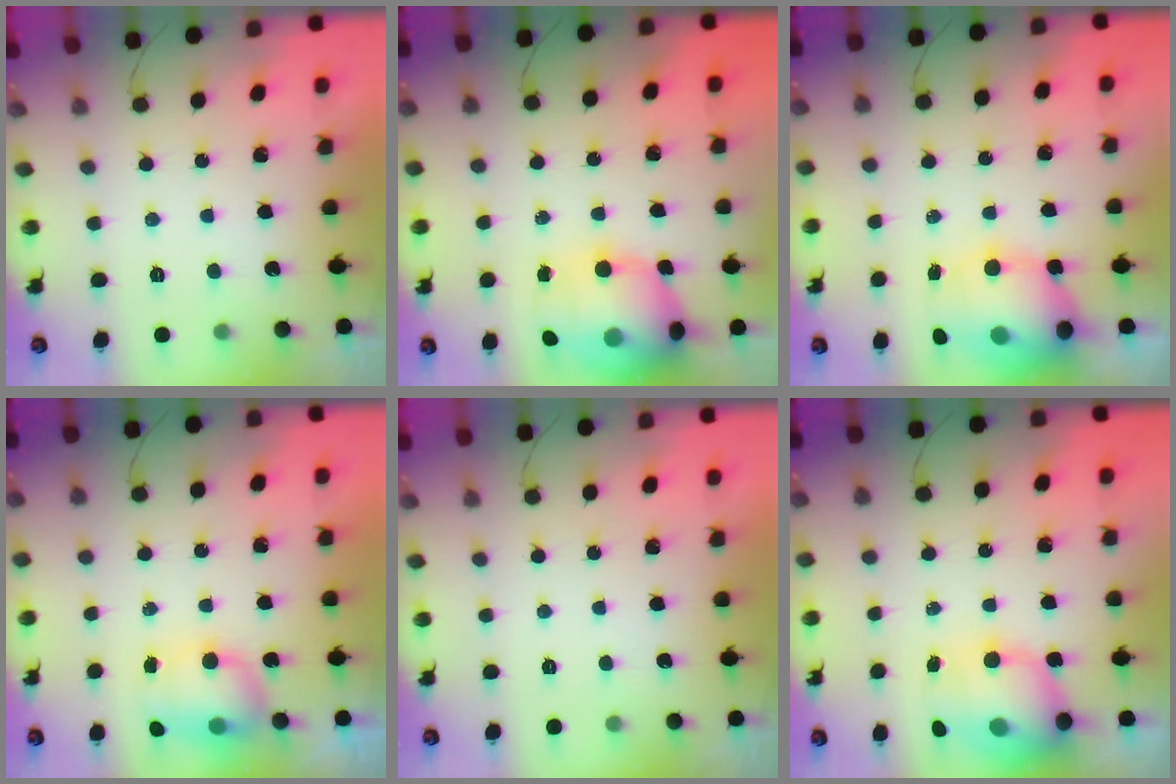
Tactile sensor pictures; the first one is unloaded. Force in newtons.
{"total": 20.0, "press": 17.8, "slide": 9.1}
{"total": 14.7, "press": 14.2, "slide": 3.5}
{"total": 7.0, "press": 6.9, "slide": 1.3}
{"total": 0.0}
{"total": 14.2, "press": 13.6, "slide": 4.0}